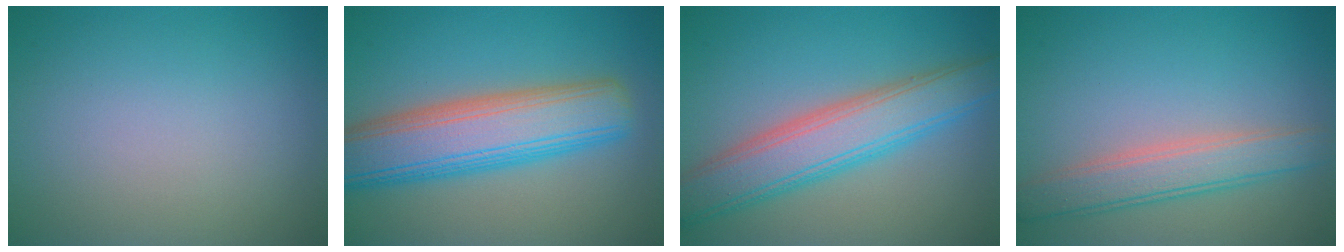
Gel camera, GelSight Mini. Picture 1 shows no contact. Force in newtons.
{"total": 9.0, "press": 9.0, "slide": 0.3}
{"total": 6.9, "press": 6.9, "slide": 0.1}
{"total": 4.0, "press": 4.0, "slide": 0.3}